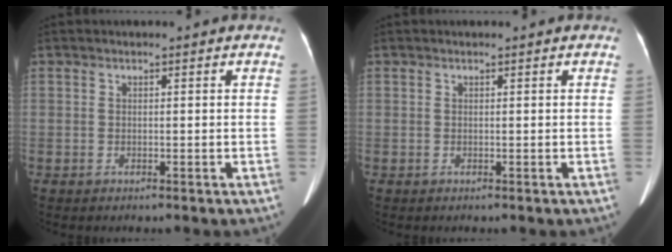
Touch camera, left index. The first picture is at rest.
{"total": 0.0}